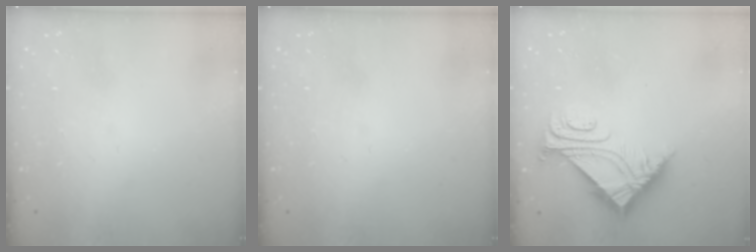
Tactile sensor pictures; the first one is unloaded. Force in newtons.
{"total": 0.0}
{"total": 7.0, "press": 7.0, "slide": 0.7}